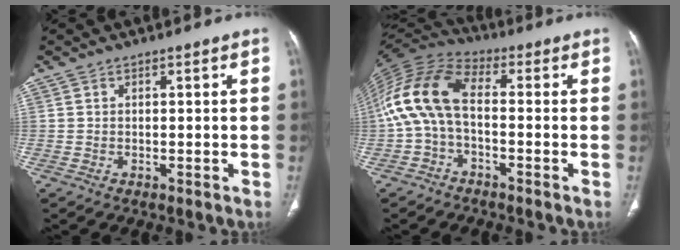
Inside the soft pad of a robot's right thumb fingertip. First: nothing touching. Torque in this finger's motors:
{"motor_torque": [1.40, 3.60, 1.64, -0.82, 0.28]}